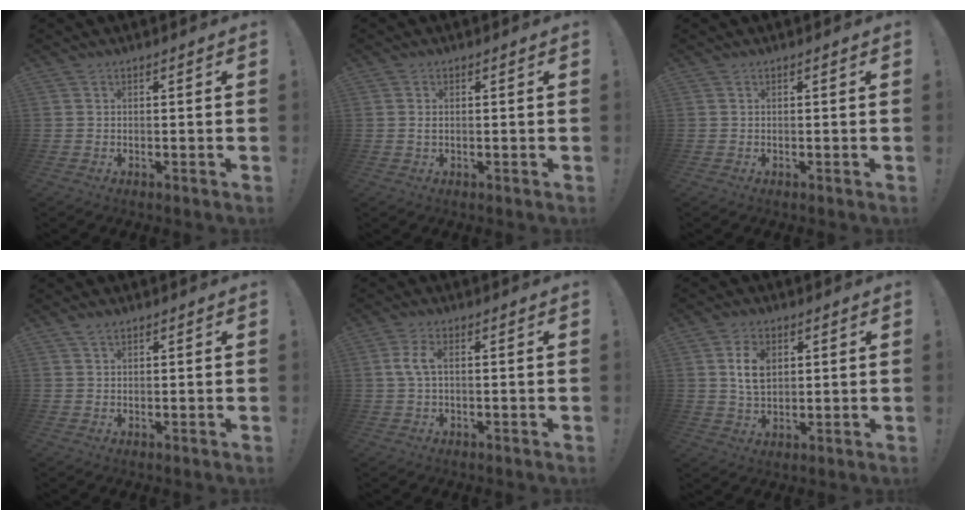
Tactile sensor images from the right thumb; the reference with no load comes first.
{"total": 0.9, "force": [0.3, 0.3, 0.8], "torque": [-0.009, 0.000, 0.003]}
{"total": 0.0}
{"total": 1.9, "force": [1.4, 0.8, 1.0], "torque": [-0.019, -0.004, 0.025]}
{"total": 4.6, "force": [0.3, 1.9, 4.2], "torque": [-0.087, 0.009, 0.006]}
{"total": 7.7, "force": [2.3, 5.2, 5.1], "torque": [-0.077, 0.000, 0.042]}